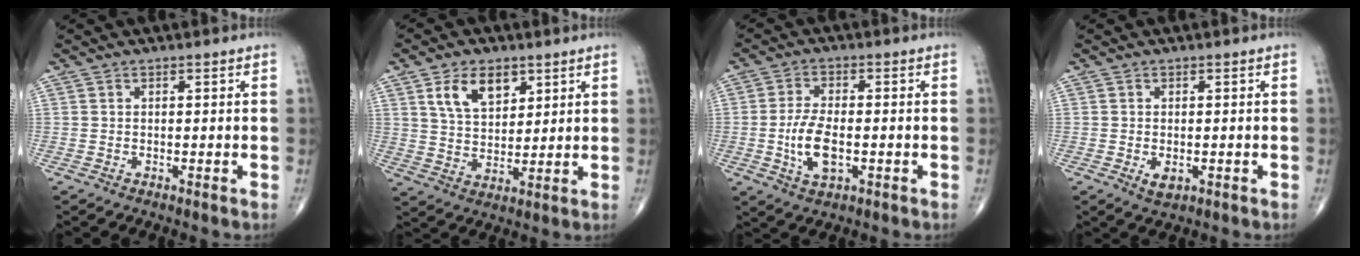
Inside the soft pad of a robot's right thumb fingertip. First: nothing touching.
{"total": 8.8, "force": [4.4, 5.2, 5.6], "torque": [-0.079, -0.023, 0.085]}
{"total": 7.7, "force": [-1.5, 3.6, 6.6], "torque": [-0.133, 0.002, -0.026]}
{"total": 2.4, "force": [-0.7, 1.4, 1.8], "torque": [-0.025, -0.003, -0.007]}